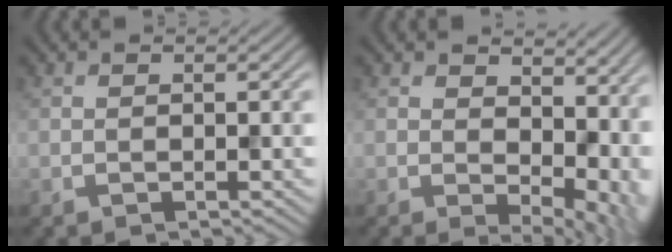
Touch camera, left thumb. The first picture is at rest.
{"total": 11.6, "force": [2.1, 7.1, 8.9], "torque": [-0.106, -0.026, 0.071]}